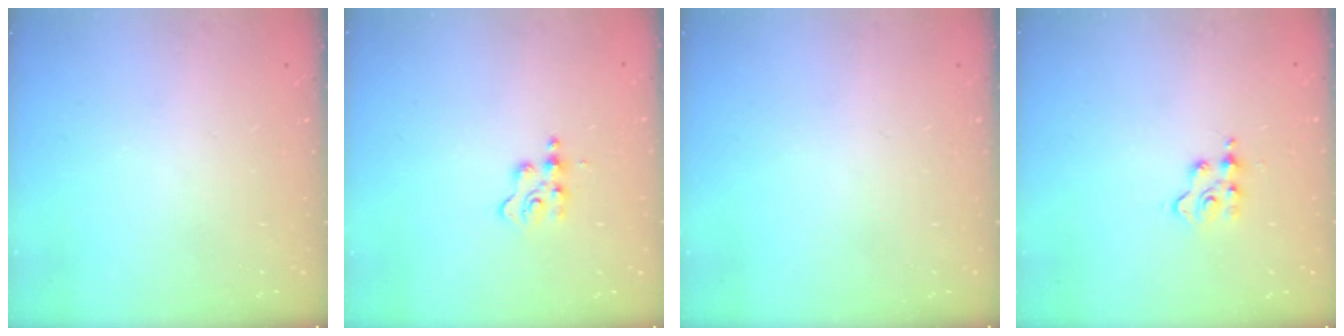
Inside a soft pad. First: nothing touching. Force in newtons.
{"total": 3.4, "press": 3.3, "slide": 0.6}
{"total": 0.0}
{"total": 3.3, "press": 3.3, "slide": 0.4}